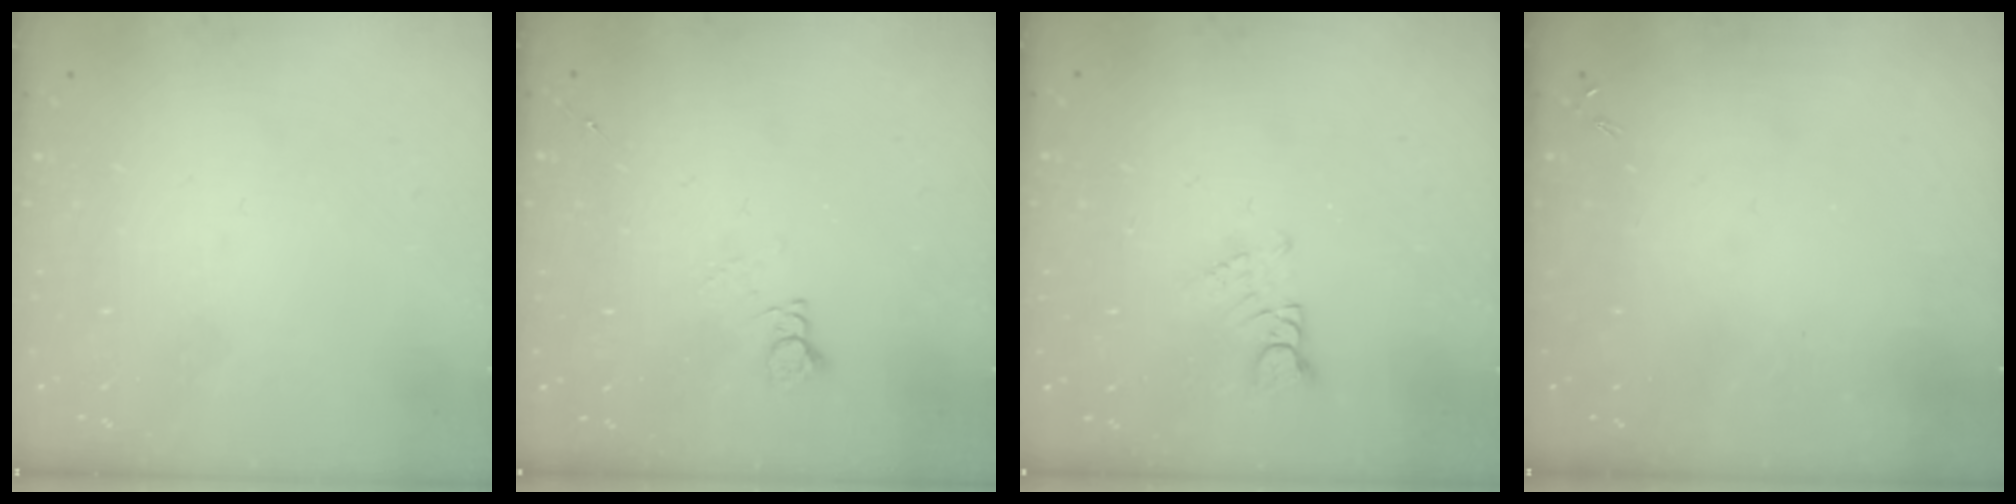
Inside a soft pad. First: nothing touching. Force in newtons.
{"total": 3.7, "press": 3.7, "slide": 0.5}
{"total": 1.5, "press": 1.5, "slide": 0.2}
{"total": 0.0}